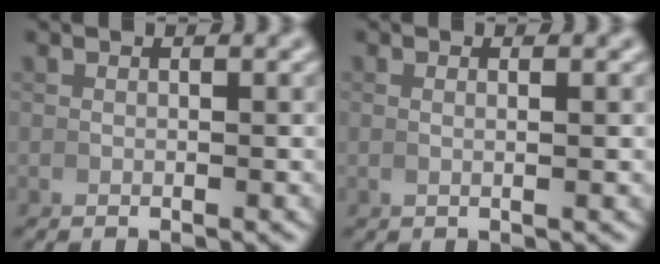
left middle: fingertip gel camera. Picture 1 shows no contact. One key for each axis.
{"total": 0.8, "fx": 0.3, "fy": -0.3, "fz": 0.6, "tx": -0.013, "ty": -0.002, "tz": 0.007}